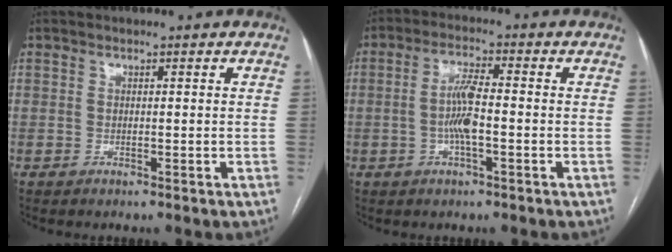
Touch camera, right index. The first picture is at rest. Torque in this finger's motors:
{"motor_torque": [1.25, 0.18, 0.73, 0.14]}